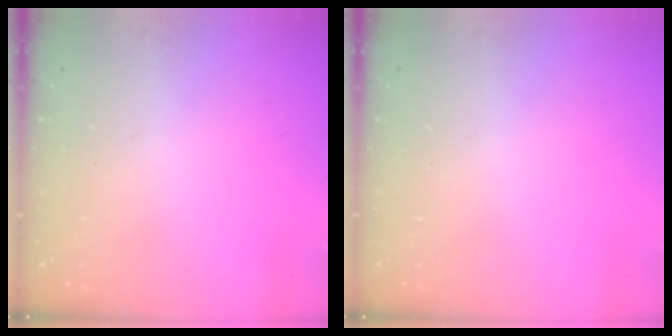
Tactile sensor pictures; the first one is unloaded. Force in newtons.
{"total": 0.0}